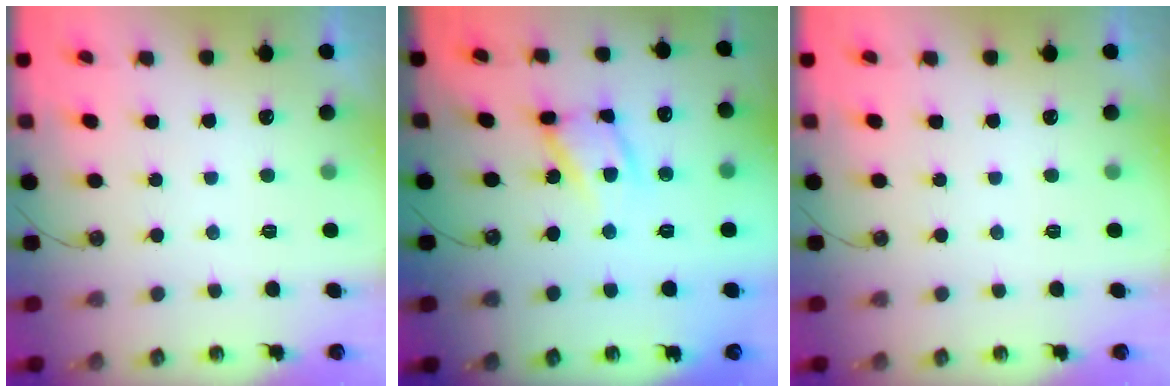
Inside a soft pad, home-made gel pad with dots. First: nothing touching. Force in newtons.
{"total": 13.4, "press": 13.4, "slide": 1.0}
{"total": 0.0}